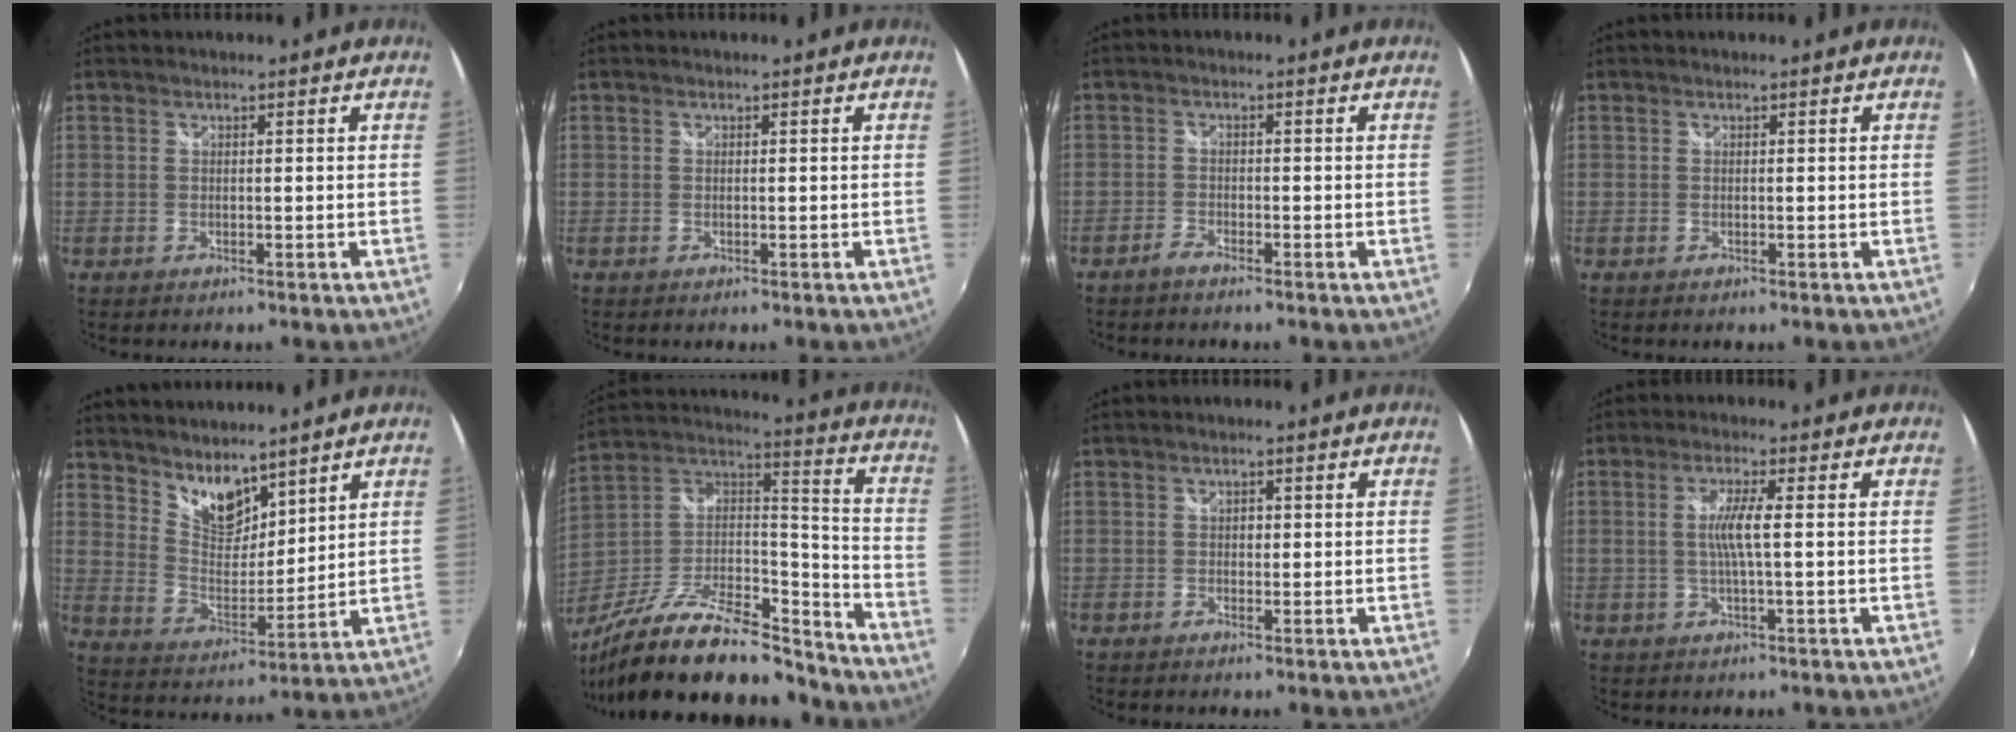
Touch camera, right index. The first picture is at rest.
{"total": 0.0}
{"total": 1.8, "force": [-1.7, 0.4, 0.6], "torque": [-0.022, 0.000, -0.037]}
{"total": 0.0}
{"total": 8.5, "force": [7.1, 2.9, 3.6], "torque": [-0.053, -0.004, 0.136]}
{"total": 28.6, "force": [-21.2, 10.0, 16.4], "torque": [-0.295, -0.006, -0.338]}
{"total": 0.9, "force": [-0.1, 0.8, 0.4], "torque": [-0.004, 0.002, -0.002]}
{"total": 4.5, "force": [0.0, -0.2, 4.5], "torque": [-0.088, -0.001, 0.001]}